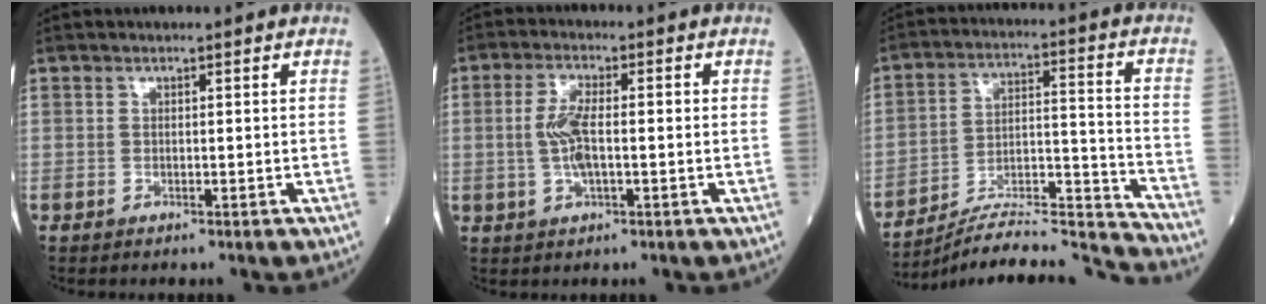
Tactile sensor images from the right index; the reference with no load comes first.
{"total": 5.6, "force": [-0.3, 1.8, 5.3], "torque": [-0.118, 0.009, -0.007]}
{"total": 20.4, "force": [-19.9, -0.3, 4.5], "torque": [-0.083, 0.040, -0.321]}